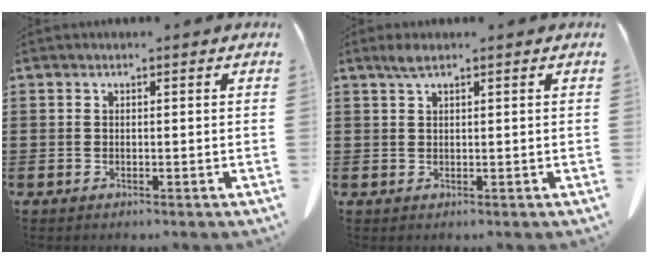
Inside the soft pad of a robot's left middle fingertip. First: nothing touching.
{"total": 2.0, "force": [1.2, 0.3, 1.5], "torque": [-0.033, 0.001, 0.022]}